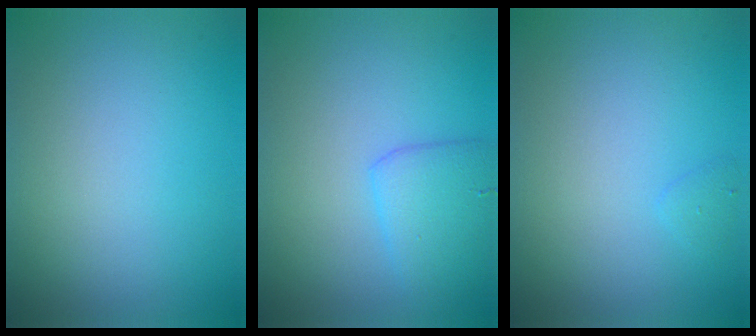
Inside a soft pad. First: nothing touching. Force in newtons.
{"total": 2.8, "press": 2.8, "slide": 0.1}
{"total": 0.6, "press": 0.6, "slide": 0.1}